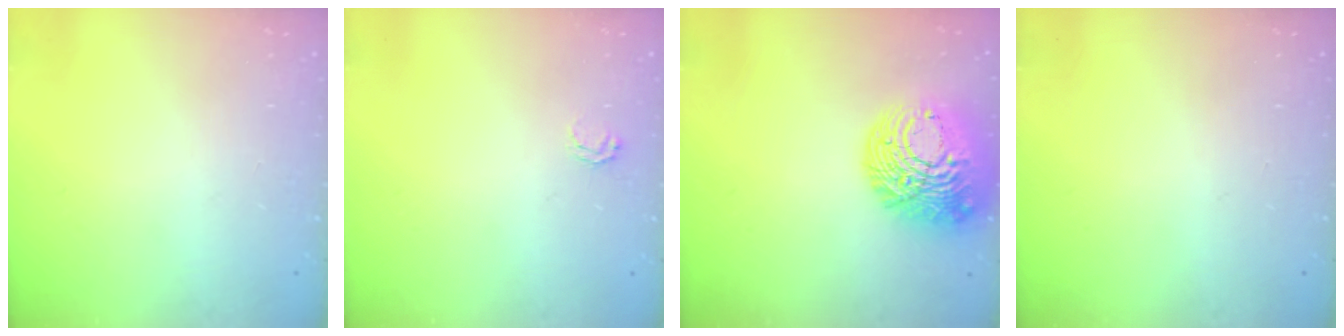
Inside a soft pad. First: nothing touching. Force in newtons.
{"total": 2.5, "press": 2.5, "slide": 0.2}
{"total": 17.8, "press": 17.7, "slide": 1.7}
{"total": 0.0}